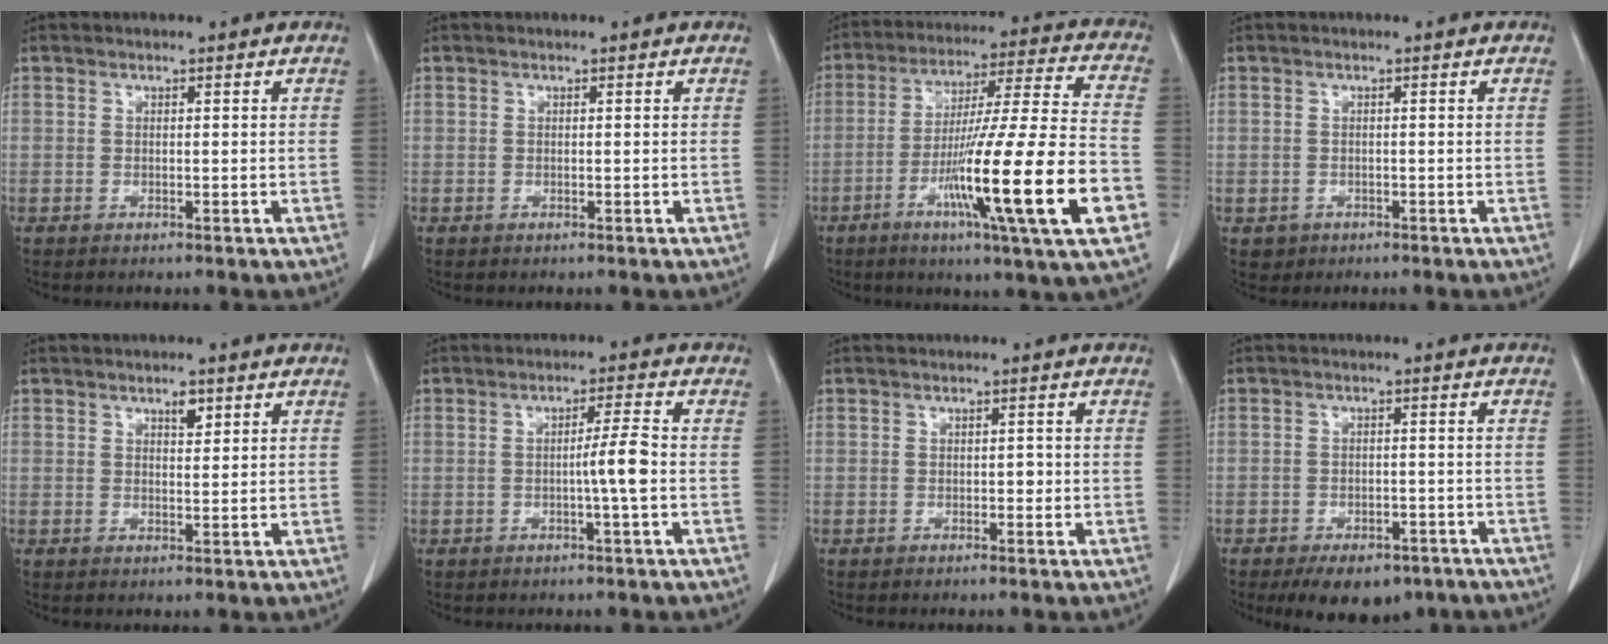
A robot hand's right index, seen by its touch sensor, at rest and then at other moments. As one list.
[{"total": 0.0}, {"total": 22.6, "force": [-7.6, -0.4, 21.3], "torque": [-0.342, -0.024, -0.131]}, {"total": 1.8, "force": [-0.7, 1.7, 0.1], "torque": [-0.001, 0.006, -0.008]}, {"total": 2.0, "force": [1.2, 0.8, 1.4], "torque": [-0.021, -0.004, 0.019]}, {"total": 4.2, "force": [-0.8, -0.7, 4.1], "torque": [-0.065, 0.001, -0.013]}, {"total": 0.9, "force": [-0.1, 0.6, 0.7], "torque": [-0.005, 0.003, -0.002]}, {"total": 9.0, "force": [-6.5, 4.7, 4.1], "torque": [-0.043, 0.005, -0.090]}]